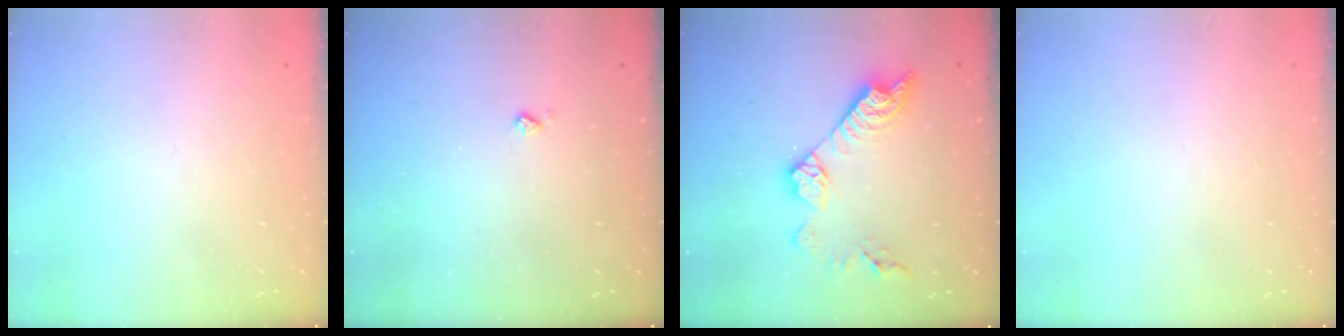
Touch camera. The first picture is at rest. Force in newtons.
{"total": 2.2, "press": 2.2, "slide": 0.4}
{"total": 12.7, "press": 12.7, "slide": 0.7}
{"total": 0.0}